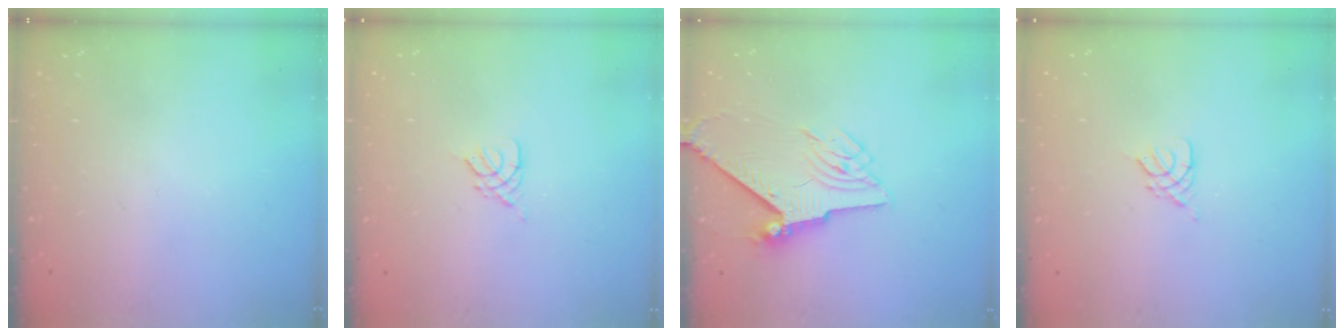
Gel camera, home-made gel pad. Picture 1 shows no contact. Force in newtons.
{"total": 2.7, "press": 2.7, "slide": 0.5}
{"total": 8.1, "press": 8.1, "slide": 0.6}
{"total": 2.7, "press": 2.7, "slide": 0.5}